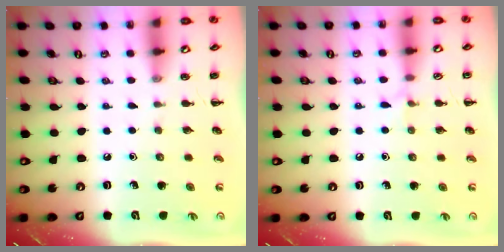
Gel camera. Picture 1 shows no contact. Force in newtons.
{"total": 4.4, "press": 4.1, "slide": 1.6}